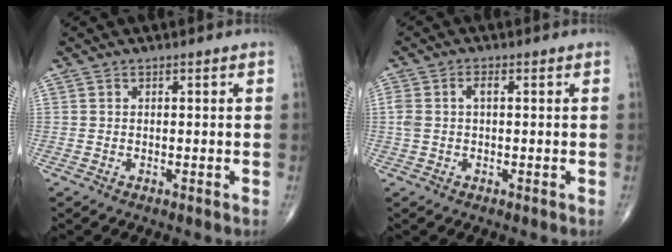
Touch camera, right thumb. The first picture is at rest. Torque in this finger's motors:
{"motor_torque": [0.51, 0.63, 0.66, 0.01, 0.02]}